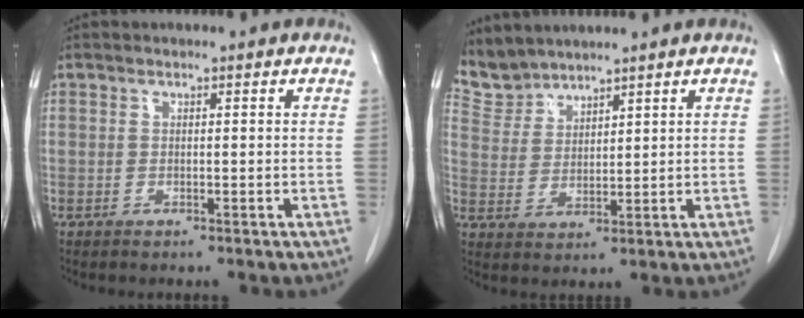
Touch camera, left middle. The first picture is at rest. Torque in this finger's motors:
{"motor_torque": [0.12, -0.22, -0.09, -0.04]}